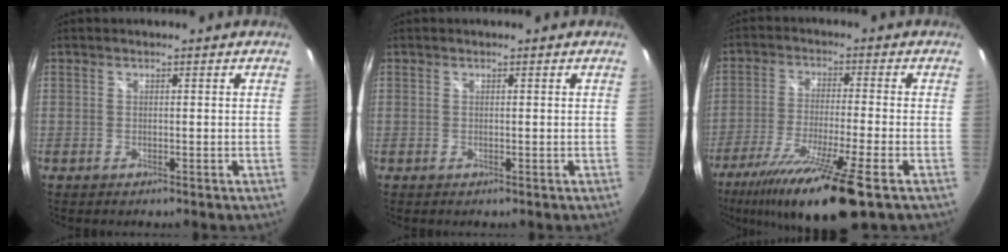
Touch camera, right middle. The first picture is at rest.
{"total": 0.0}
{"total": 16.2, "force": [-10.8, 0.4, 12.1], "torque": [-0.244, -0.052, -0.186]}